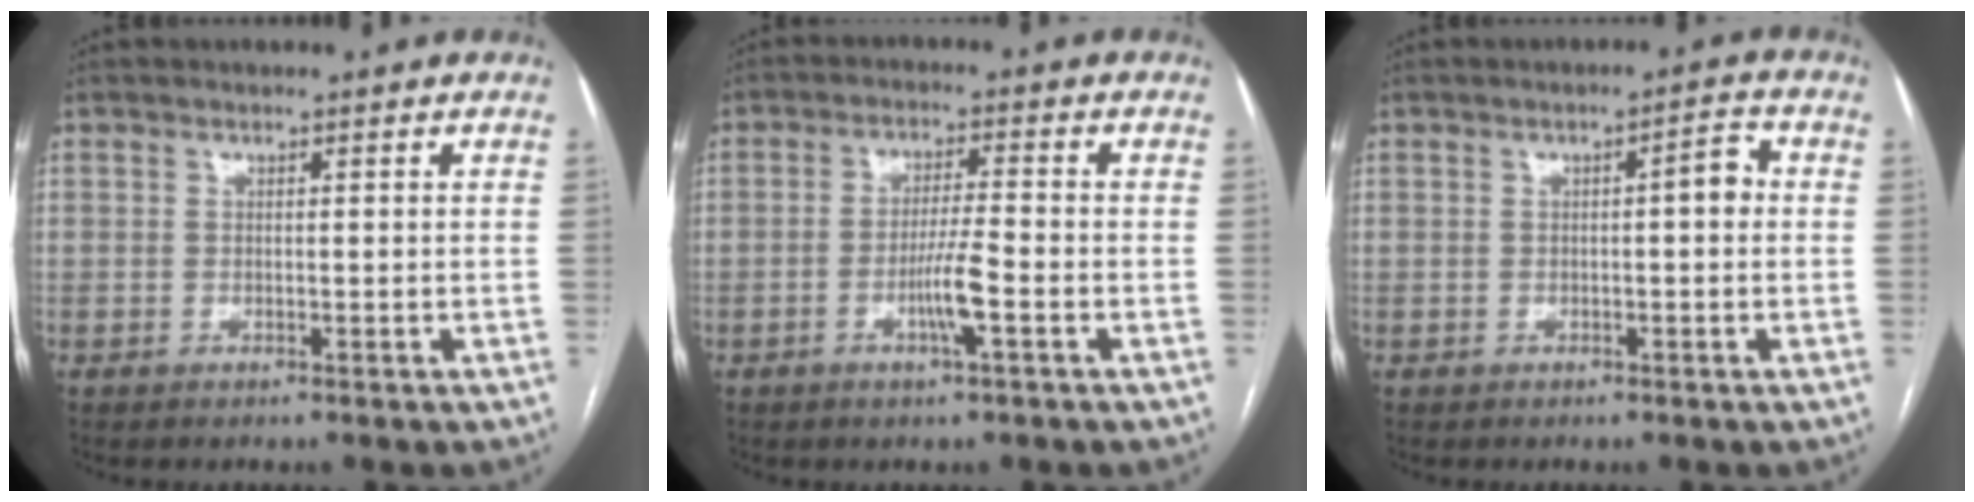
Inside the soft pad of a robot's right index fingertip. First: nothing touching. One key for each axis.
{"total": 5.3, "fx": -1.9, "fy": -0.1, "fz": 4.9, "tx": -0.093, "ty": -0.007, "tz": -0.038}
{"total": 2.9, "fx": 0.2, "fy": 0.7, "fz": 2.8, "tx": -0.035, "ty": 0.011, "tz": 0.002}